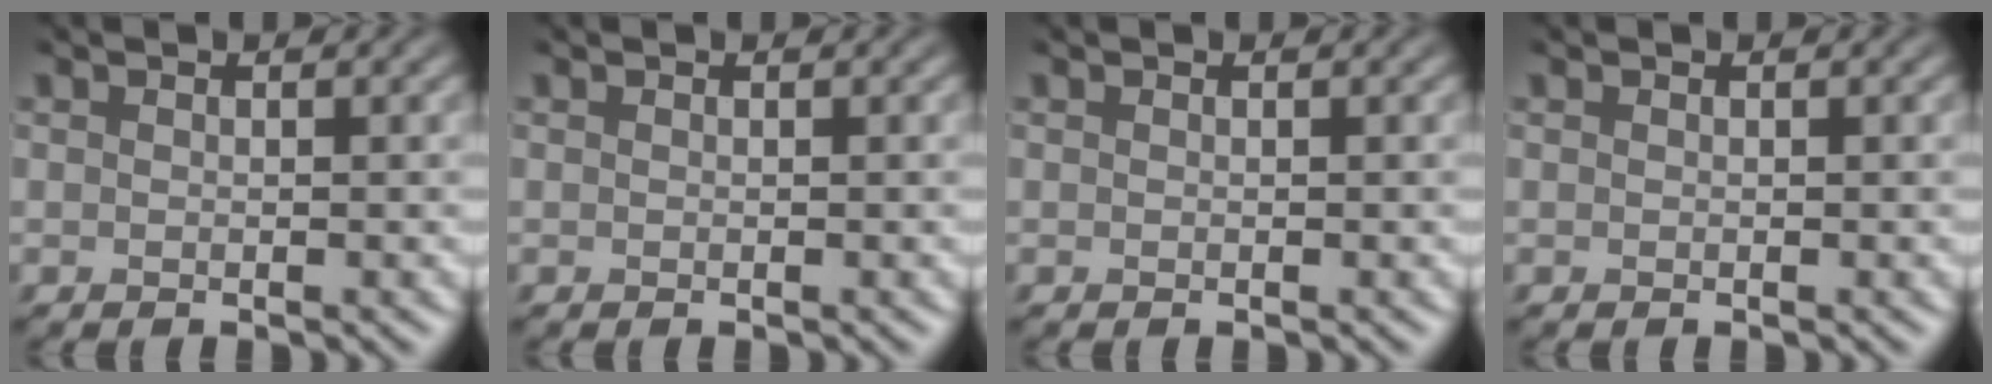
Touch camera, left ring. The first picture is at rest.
{"total": 0.0}
{"total": 0.0}
{"total": 0.0}